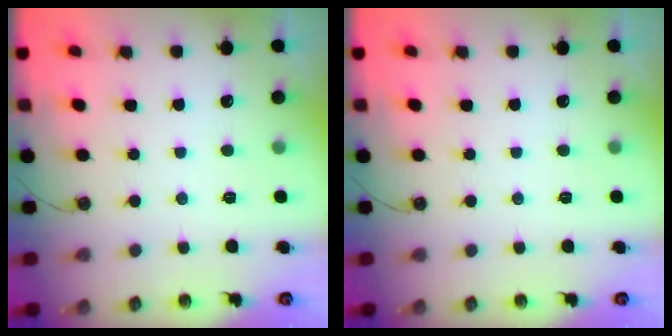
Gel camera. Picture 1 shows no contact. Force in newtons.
{"total": 0.0}